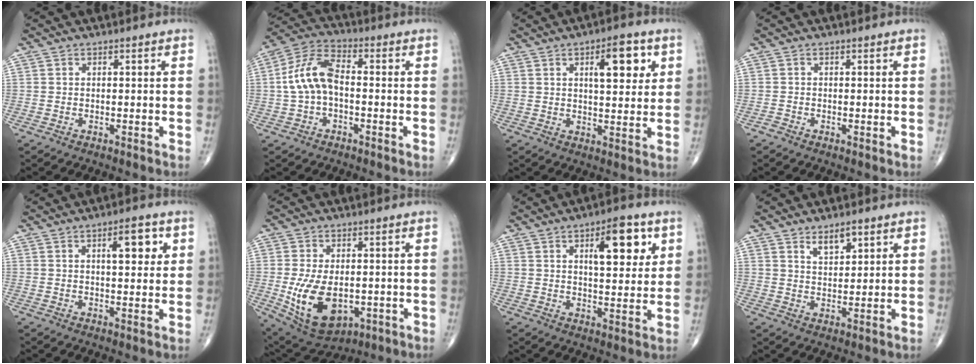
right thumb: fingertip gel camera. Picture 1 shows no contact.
{"total": 9.9, "force": [-0.5, 5.5, 8.3], "torque": [-0.170, 0.033, -0.018]}
{"total": 9.7, "force": [3.7, 3.7, 8.1], "torque": [-0.091, -0.015, 0.051]}
{"total": 0.5, "force": [-0.5, 0.2, 0.2], "torque": [-0.003, -0.002, -0.012]}
{"total": 6.9, "force": [2.5, 2.6, 5.9], "torque": [-0.068, -0.009, 0.034]}
{"total": 14.2, "force": [-2.6, 8.5, 11.0], "torque": [-0.185, -0.006, -0.018]}
{"total": 11.8, "force": [4.7, 4.7, 9.8], "torque": [-0.110, -0.020, 0.067]}
{"total": 4.5, "force": [2.9, 1.9, 2.8], "torque": [-0.033, -0.023, 0.051]}